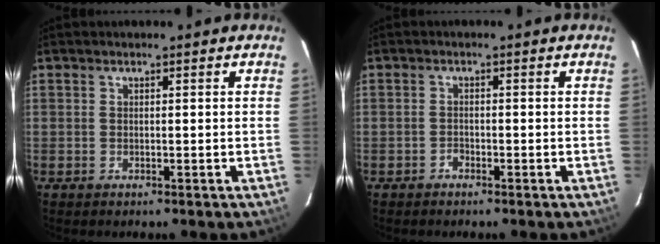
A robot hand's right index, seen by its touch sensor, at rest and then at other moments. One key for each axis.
{"total": 1.0, "fx": -0.8, "fy": 0.5, "fz": 0.1, "tx": -0.002, "ty": 0.002, "tz": -0.016}